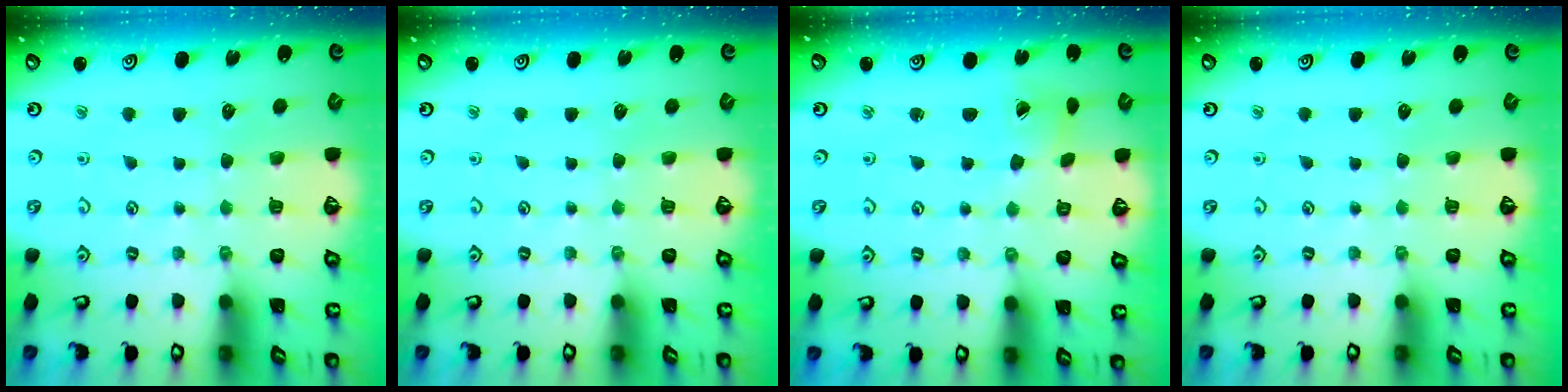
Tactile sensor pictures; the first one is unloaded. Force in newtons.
{"total": 0.0}
{"total": 2.2, "press": 2.2, "slide": 0.3}
{"total": 0.0}